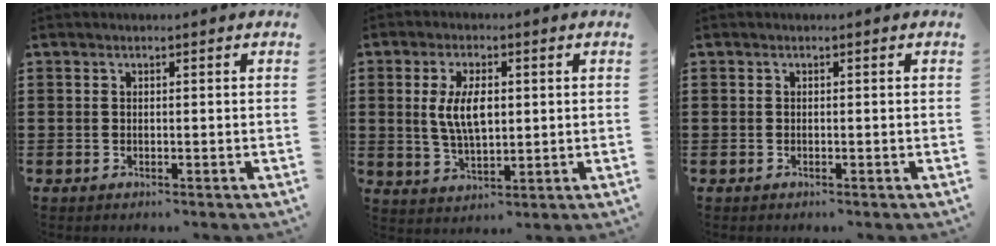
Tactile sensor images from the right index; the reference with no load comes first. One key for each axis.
{"total": 6.7, "fx": 0.7, "fy": 3.0, "fz": 6.0, "tx": -0.118, "ty": 0.003, "tz": 0.007}
{"total": 0.0}